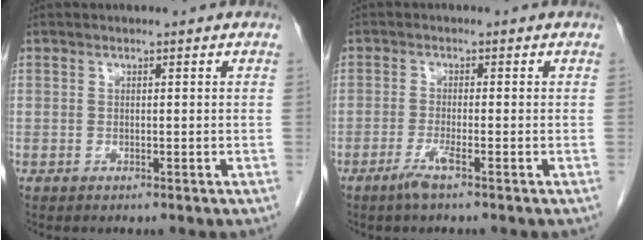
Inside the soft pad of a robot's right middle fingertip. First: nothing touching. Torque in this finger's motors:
{"motor_torque": [0.77, -0.33, 0.01, 0.04]}